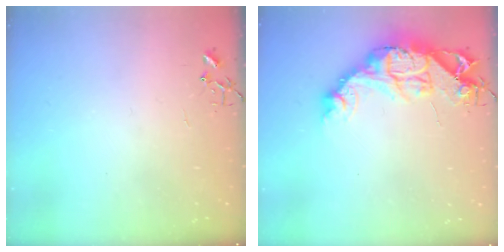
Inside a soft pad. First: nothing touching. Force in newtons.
{"total": 15.7, "press": 15.6, "slide": 1.6}